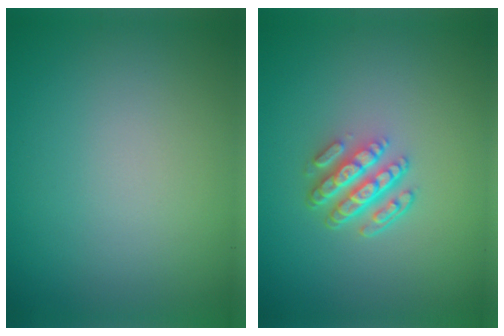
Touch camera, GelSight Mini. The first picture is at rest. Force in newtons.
{"total": 4.3, "press": 3.0, "slide": 3.0}